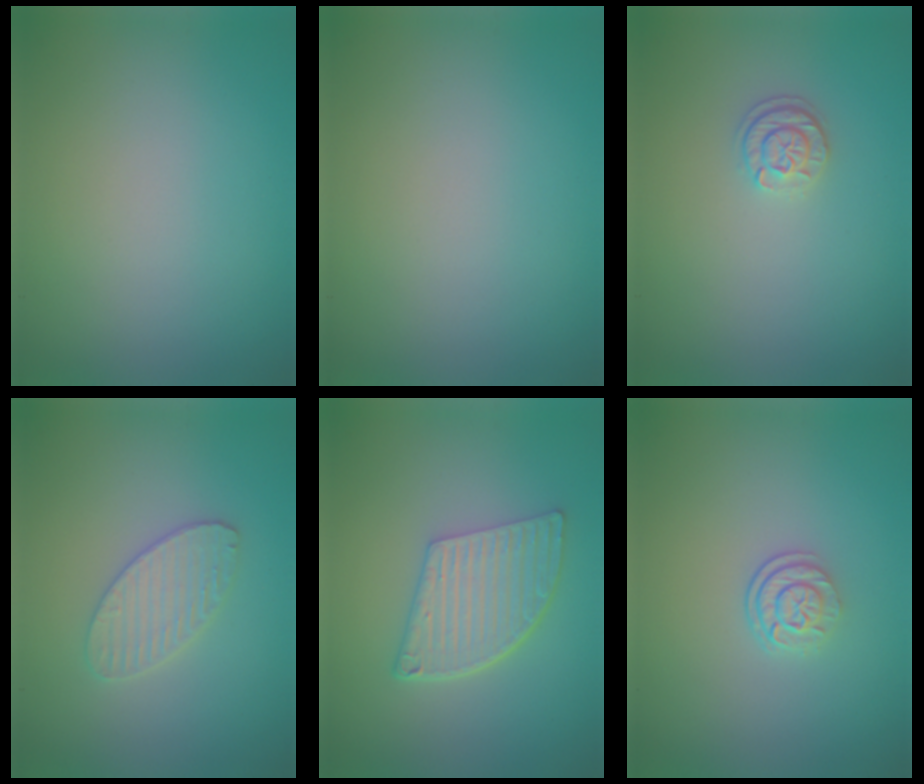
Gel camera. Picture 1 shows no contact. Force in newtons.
{"total": 0.0}
{"total": 1.7, "press": 1.6, "slide": 0.7}
{"total": 3.0, "press": 3.0, "slide": 0.2}
{"total": 5.5, "press": 4.1, "slide": 3.7}
{"total": 2.4, "press": 1.8, "slide": 1.7}